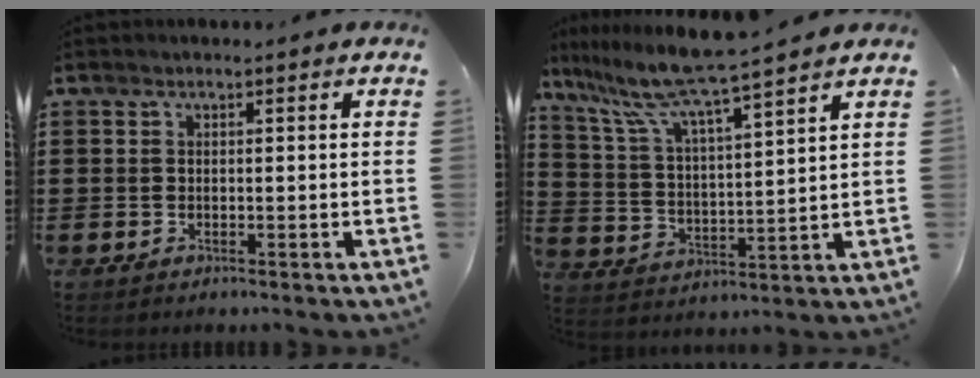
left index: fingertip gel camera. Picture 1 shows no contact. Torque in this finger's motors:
{"motor_torque": [1.10, -1.04, 0.54, 0.21]}